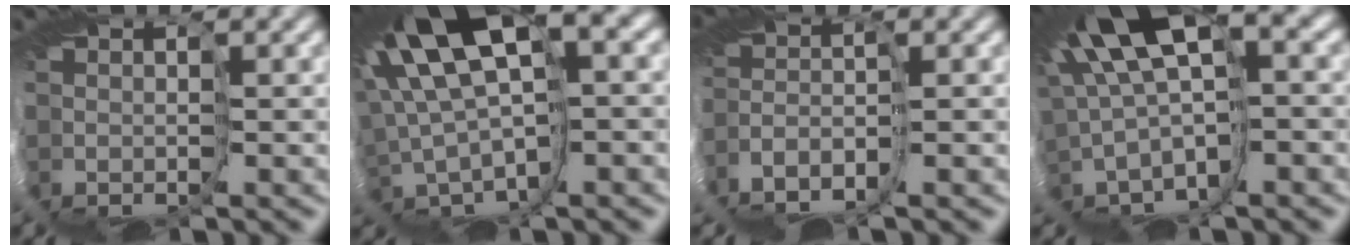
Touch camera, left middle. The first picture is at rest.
{"total": 10.4, "force": [4.2, 2.4, 9.2], "torque": [-0.234, 0.013, 0.098]}
{"total": 4.4, "force": [-4.1, -1.2, 1.0], "torque": [-0.065, -0.002, -0.075]}
{"total": 8.1, "force": [2.9, 1.6, 7.4], "torque": [-0.180, 0.010, 0.076]}